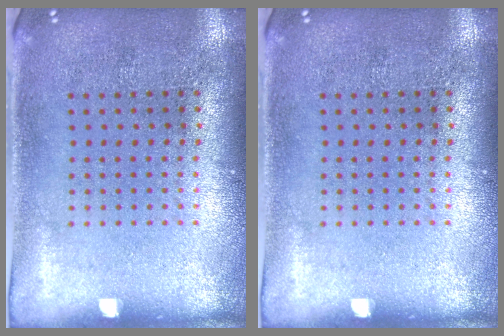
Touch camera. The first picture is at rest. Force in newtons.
{"total": 0.0}